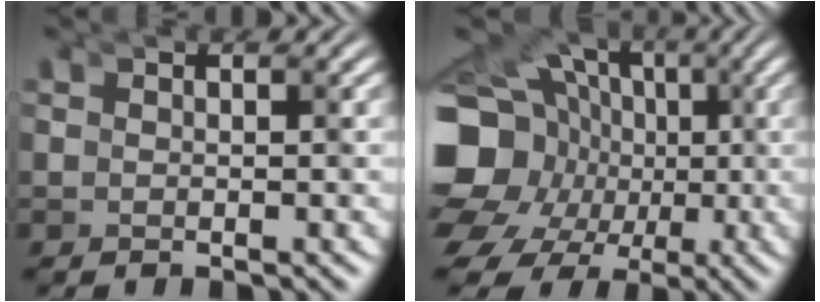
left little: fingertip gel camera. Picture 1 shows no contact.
{"total": 11.6, "force": [-2.3, 10.1, 5.2], "torque": [-0.130, -0.070, -0.030]}